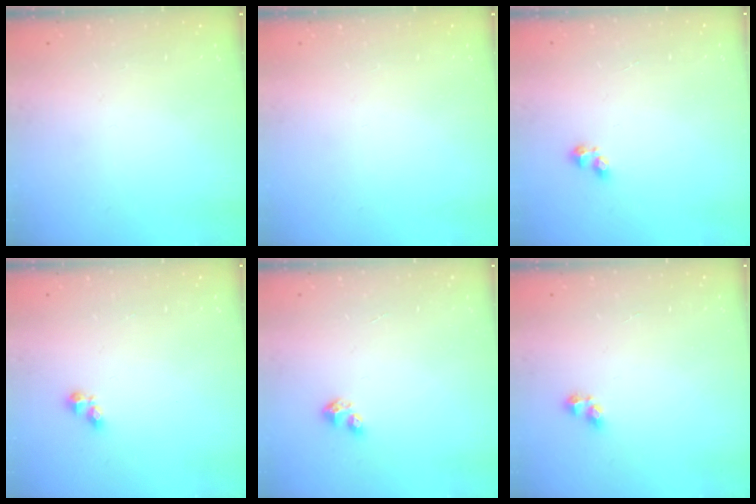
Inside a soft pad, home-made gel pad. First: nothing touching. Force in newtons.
{"total": 0.0}
{"total": 2.4, "press": 2.3, "slide": 0.8}
{"total": 3.5, "press": 3.4, "slide": 0.6}
{"total": 3.0, "press": 2.9, "slide": 0.3}
{"total": 4.0, "press": 3.9, "slide": 0.5}